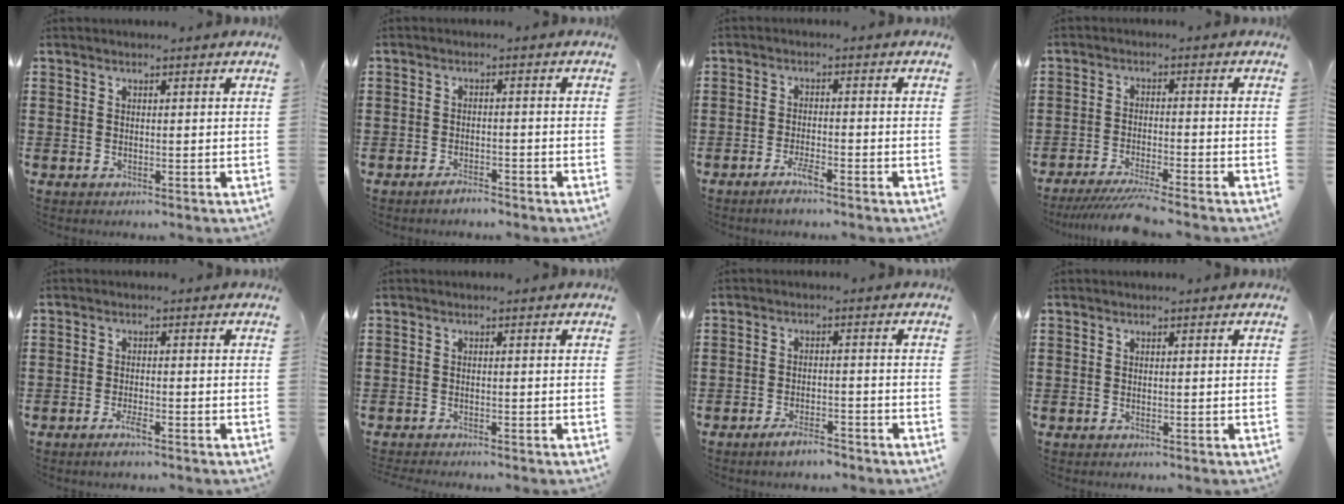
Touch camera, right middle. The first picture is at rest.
{"total": 2.0, "force": [-1.9, 0.4, 0.5], "torque": [-0.013, 0.001, -0.036]}
{"total": 2.9, "force": [-2.1, 0.3, 2.0], "torque": [-0.048, 0.000, -0.044]}
{"total": 4.8, "force": [-4.2, -0.2, 2.2], "torque": [-0.049, -0.018, -0.083]}
{"total": 2.2, "force": [-1.4, 0.3, 1.7], "torque": [-0.037, -0.003, -0.028]}
{"total": 1.0, "force": [-1.0, 0.0, 0.0], "torque": [-0.002, 0.000, -0.020]}
{"total": 3.3, "force": [-2.8, 0.6, 1.6], "torque": [-0.025, 0.007, -0.053]}
{"total": 0.0}